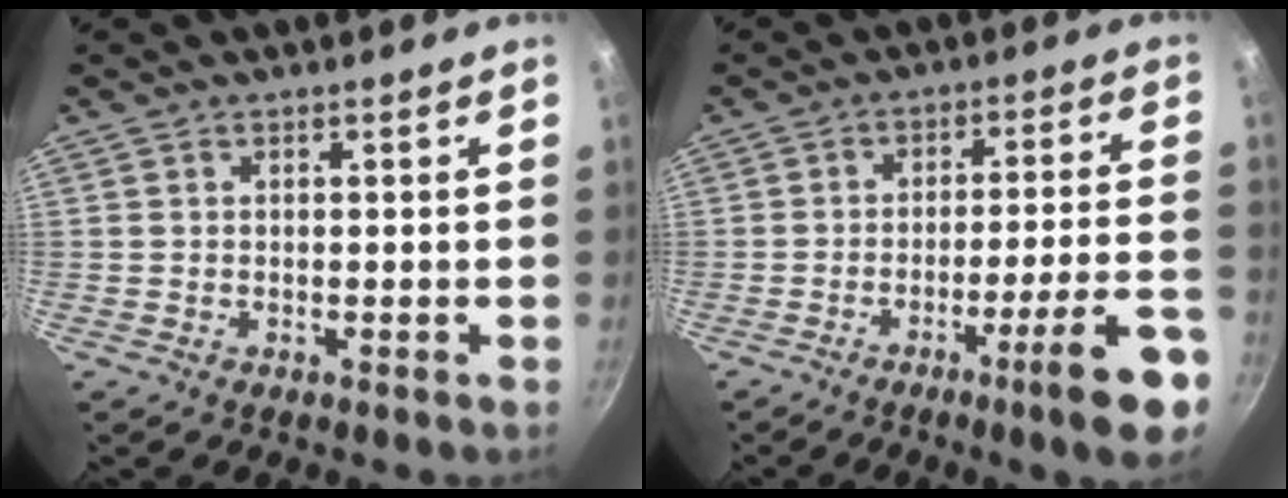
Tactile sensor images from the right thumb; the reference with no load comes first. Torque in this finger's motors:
{"motor_torque": [0.04, 0.05, 0.79, -0.49, 0.05]}